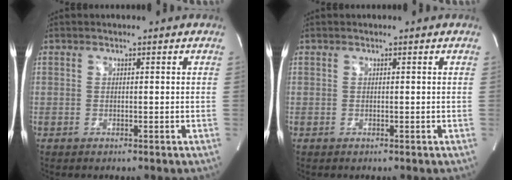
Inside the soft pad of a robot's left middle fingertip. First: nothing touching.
{"total": 0.0}